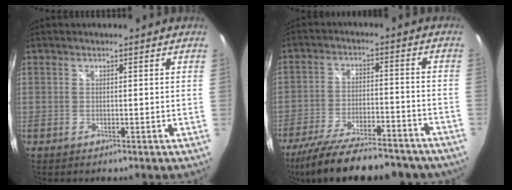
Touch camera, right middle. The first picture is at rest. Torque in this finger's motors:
{"motor_torque": [1.08, -1.06, 0.27, 0.14]}